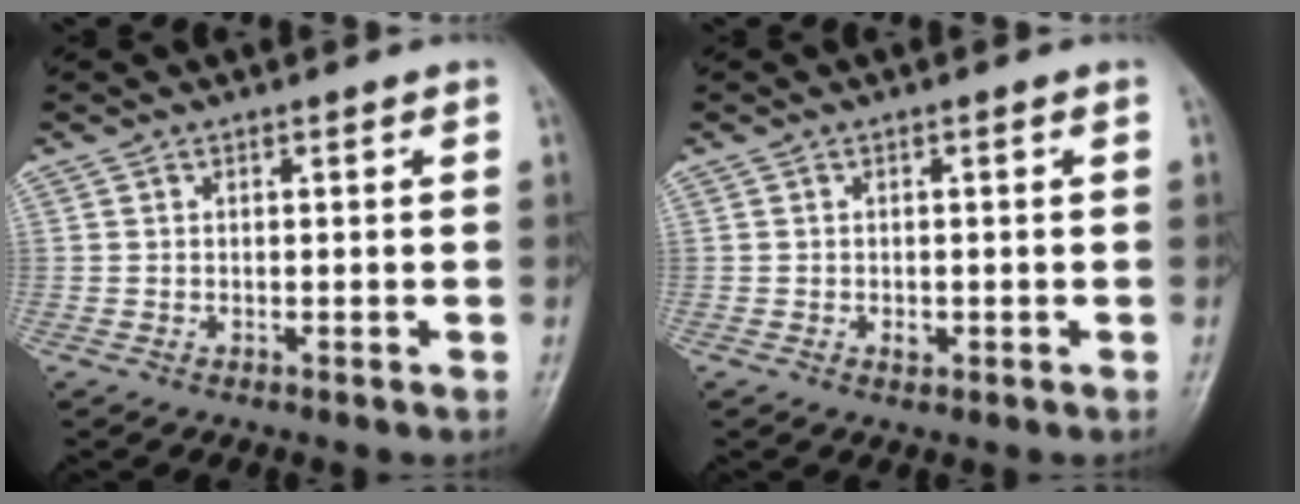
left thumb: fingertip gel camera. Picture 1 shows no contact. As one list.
[{"total": 1.4, "force": [-0.4, 1.0, 1.0], "torque": [-0.012, 0.000, -0.005]}]